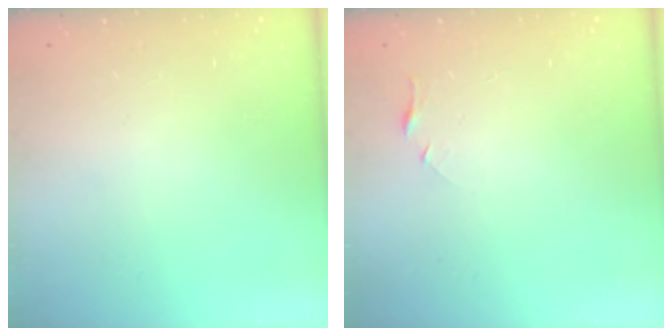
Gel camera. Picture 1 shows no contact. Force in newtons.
{"total": 2.8, "press": 2.7, "slide": 0.4}